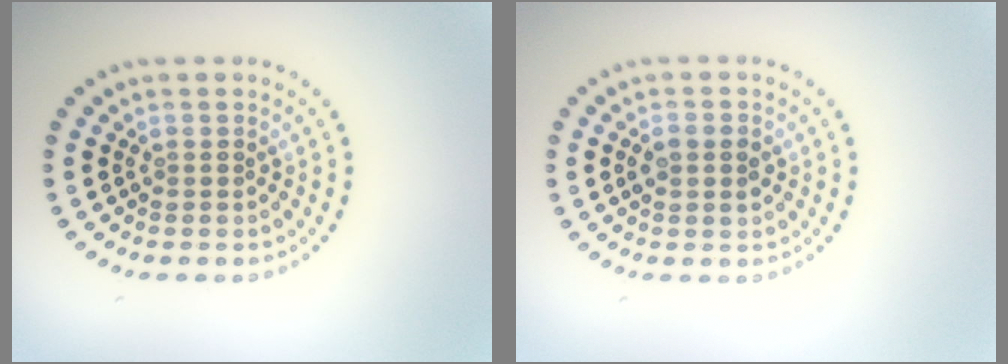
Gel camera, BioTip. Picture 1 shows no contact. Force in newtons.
{"total": 2.0, "press": 2.0, "slide": 0.1}